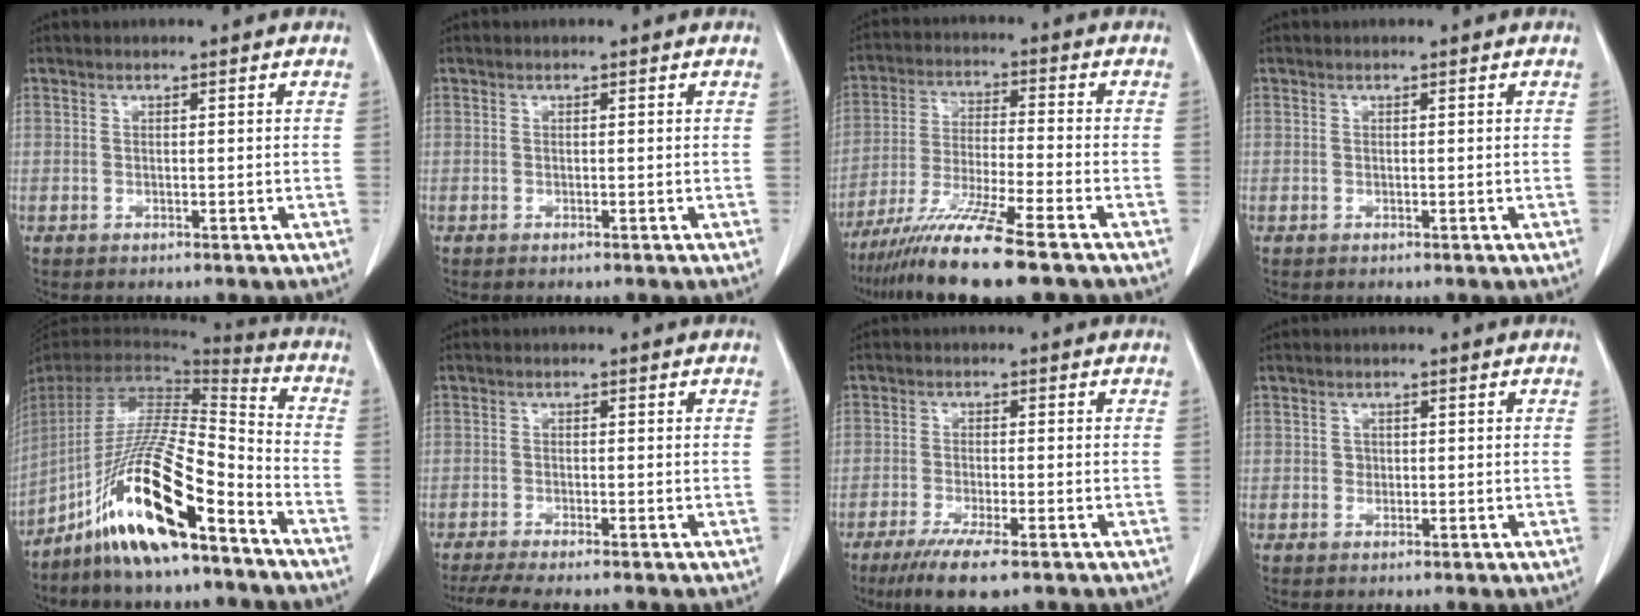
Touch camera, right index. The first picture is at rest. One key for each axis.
{"total": 0.0}
{"total": 12.4, "fx": -9.1, "fy": -0.8, "fz": 8.4, "tx": -0.156, "ty": -0.039, "tz": -0.162}
{"total": 0.0}
{"total": 17.6, "fx": -11.2, "fy": 2.0, "fz": 13.5, "tx": -0.279, "ty": -0.016, "tz": -0.208}
{"total": 6.0, "fx": -4.9, "fy": 0.0, "fz": 3.4, "tx": -0.051, "ty": -0.011, "tz": -0.079}
{"total": 7.1, "fx": -4.6, "fy": 0.8, "fz": 5.4, "tx": -0.094, "ty": -0.019, "tz": -0.073}
{"total": 0.7, "fx": 0.0, "fy": 0.7, "fz": 0.2, "tx": 0.001, "ty": 0.002, "tz": 0.001}